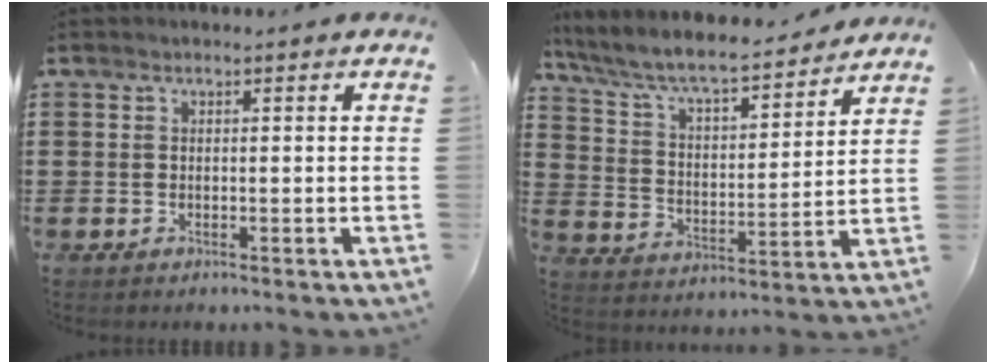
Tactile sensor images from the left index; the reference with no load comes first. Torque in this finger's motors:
{"motor_torque": [1.37, -0.77, 0.36, 0.21]}